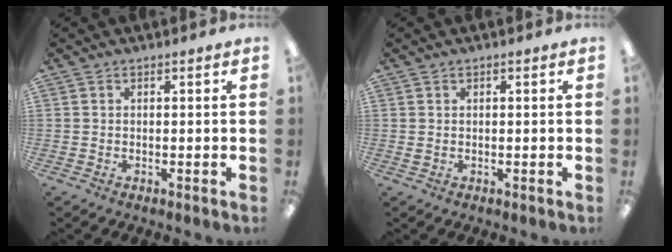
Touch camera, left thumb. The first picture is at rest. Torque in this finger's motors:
{"motor_torque": [-0.05, 0.03, 0.22, -0.22, 0.00]}